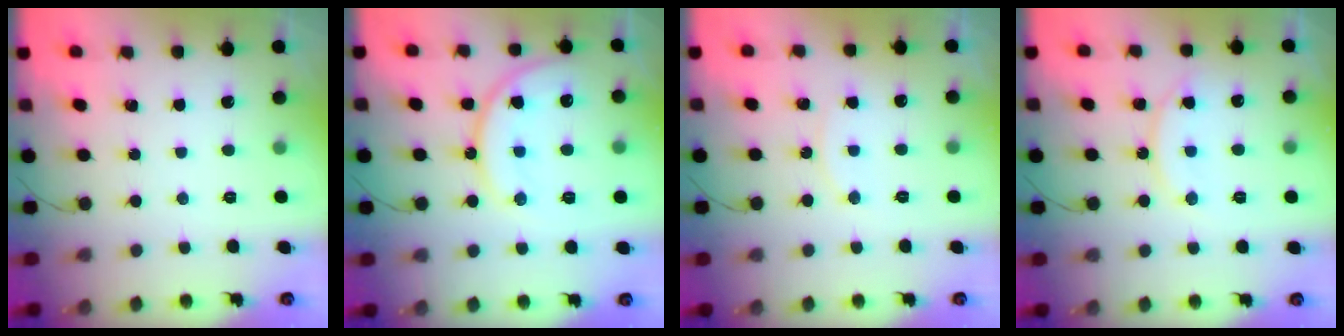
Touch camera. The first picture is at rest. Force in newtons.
{"total": 15.0, "press": 14.9, "slide": 1.6}
{"total": 6.0, "press": 6.0, "slide": 0.5}
{"total": 11.4, "press": 11.4, "slide": 0.8}